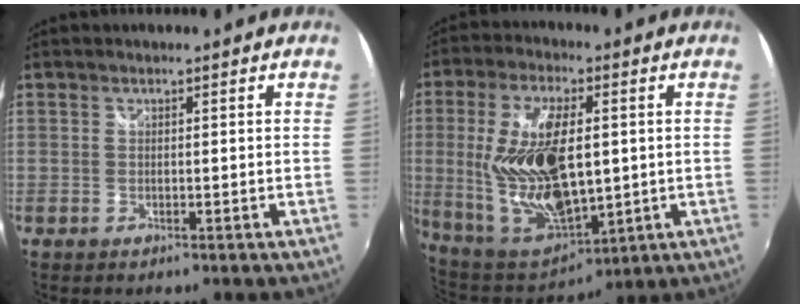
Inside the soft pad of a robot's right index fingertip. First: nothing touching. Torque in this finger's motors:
{"motor_torque": [0.83, -0.03, 1.05, 0.21]}